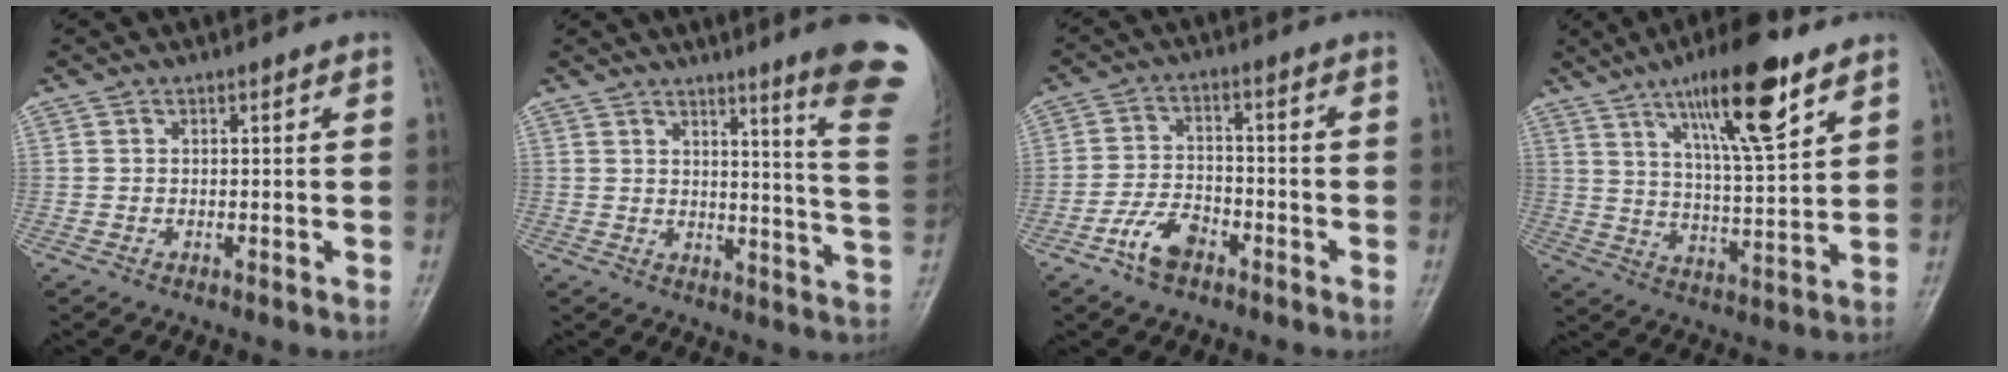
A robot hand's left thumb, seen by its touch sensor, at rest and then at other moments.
{"total": 15.6, "force": [10.3, -0.1, 11.8], "torque": [-0.130, -0.081, 0.116]}
{"total": 6.3, "force": [-3.9, 3.4, 3.6], "torque": [-0.064, 0.025, -0.075]}
{"total": 15.7, "force": [9.0, 3.3, 12.4], "torque": [-0.192, -0.043, 0.154]}